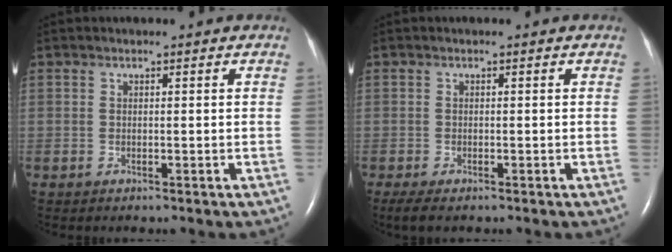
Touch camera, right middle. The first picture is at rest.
{"total": 3.0, "force": [-2.1, 0.9, 1.9], "torque": [-0.037, -0.010, -0.030]}